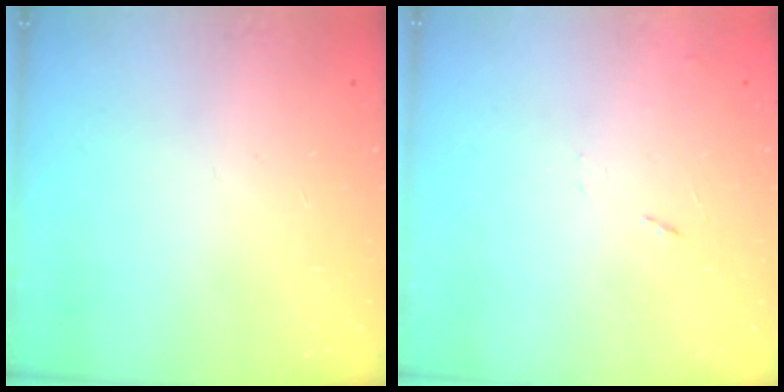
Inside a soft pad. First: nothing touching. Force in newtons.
{"total": 5.3, "press": 5.3, "slide": 0.5}